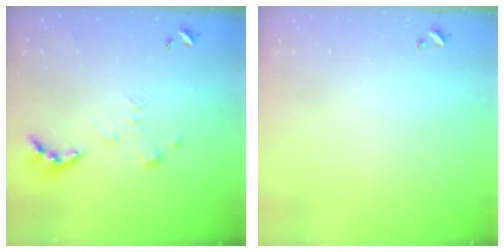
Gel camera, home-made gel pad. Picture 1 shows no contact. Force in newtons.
{"total": 0.0}